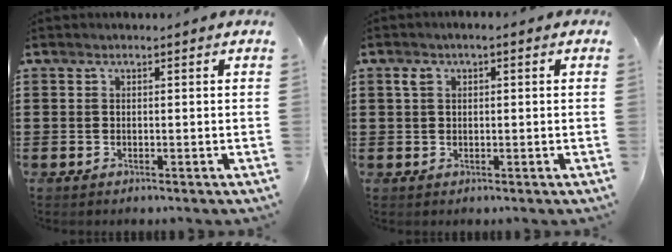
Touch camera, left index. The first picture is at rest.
{"total": 1.9, "force": [0.4, 1.2, 1.5], "torque": [-0.033, 0.010, 0.004]}